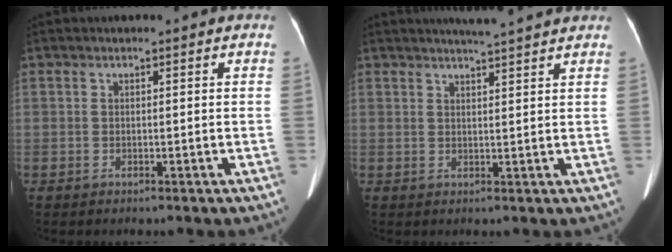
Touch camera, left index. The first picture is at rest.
{"total": 7.0, "force": [6.4, -0.2, 2.9], "torque": [-0.048, 0.016, 0.081]}